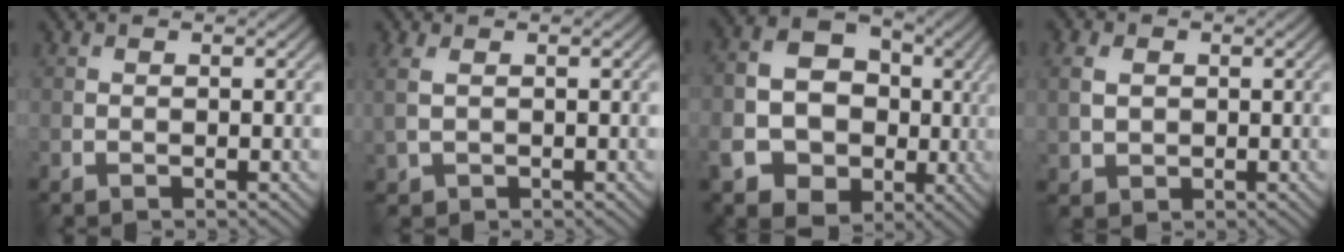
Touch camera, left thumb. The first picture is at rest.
{"total": 2.5, "force": [0.5, 1.6, 1.9], "torque": [-0.061, 0.001, 0.013]}
{"total": 12.1, "force": [-2.6, 10.0, 6.2], "torque": [-0.147, -0.031, -0.061]}
{"total": 3.7, "force": [0.5, 2.9, 2.3], "torque": [-0.063, 0.003, 0.010]}